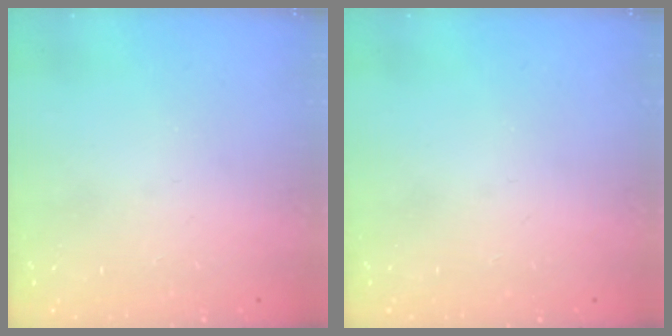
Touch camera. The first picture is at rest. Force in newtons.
{"total": 0.0}